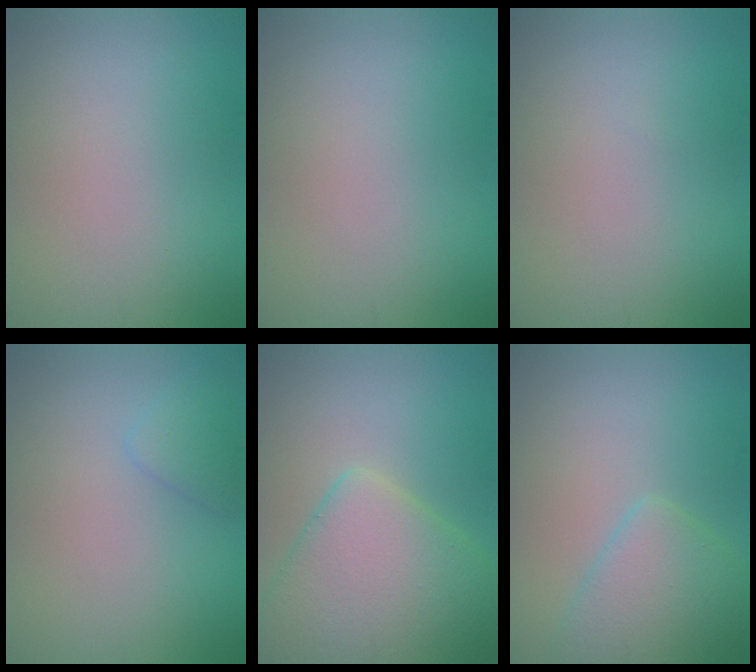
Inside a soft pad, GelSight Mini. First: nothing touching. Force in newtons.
{"total": 0.0}
{"total": 0.0}
{"total": 1.4, "press": 1.4, "slide": 0.1}
{"total": 8.2, "press": 8.2, "slide": 0.4}
{"total": 4.0, "press": 4.0, "slide": 0.2}